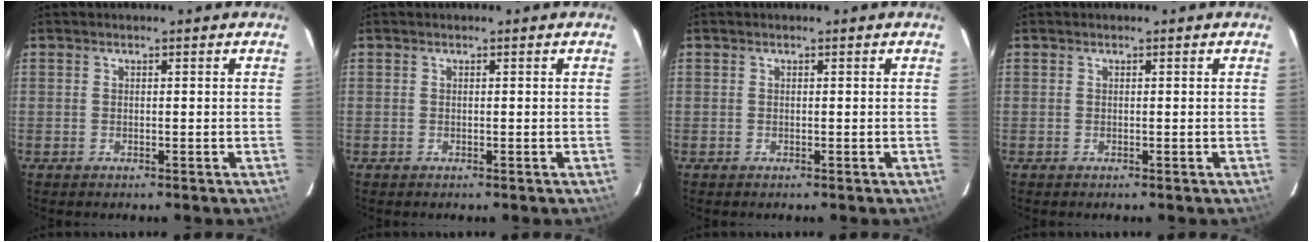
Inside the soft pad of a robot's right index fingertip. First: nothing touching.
{"total": 0.0}
{"total": 0.0}
{"total": 0.0}